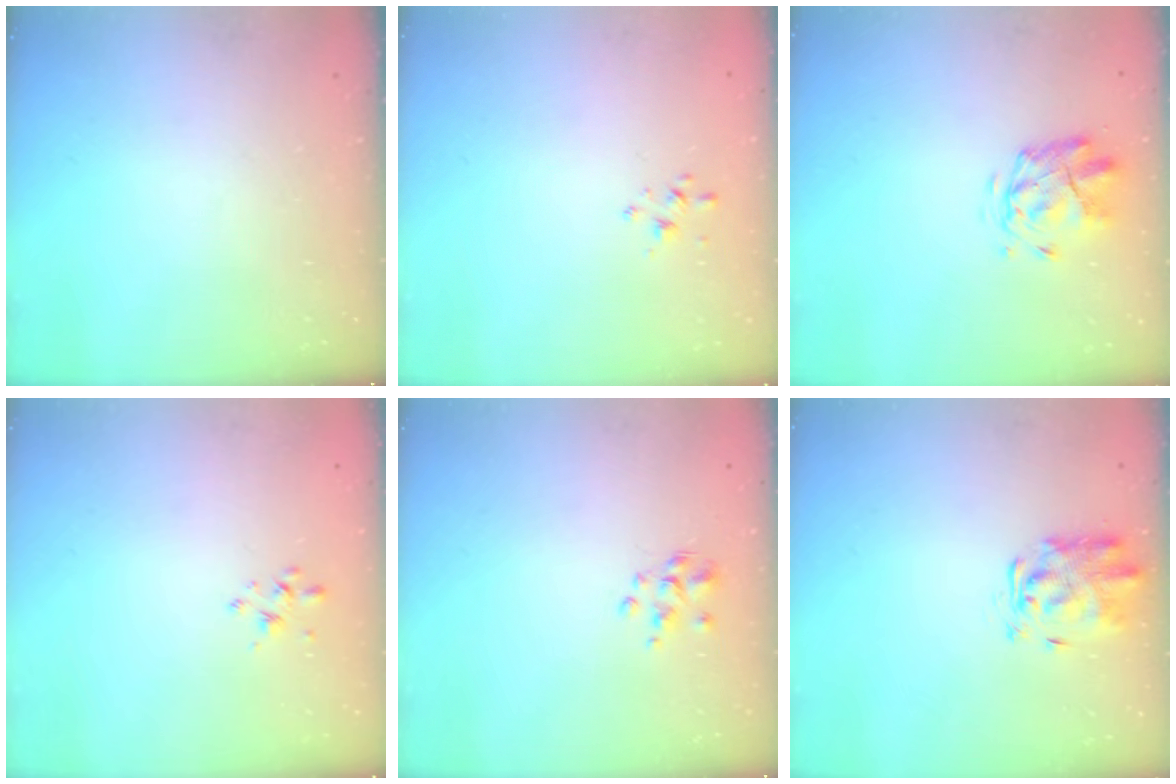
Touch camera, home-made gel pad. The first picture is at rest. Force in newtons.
{"total": 1.7, "press": 1.7, "slide": 0.3}
{"total": 2.6, "press": 2.2, "slide": 1.2}
{"total": 2.8, "press": 2.6, "slide": 1.0}
{"total": 1.9, "press": 1.7, "slide": 0.7}
{"total": 3.3, "press": 2.9, "slide": 1.4}